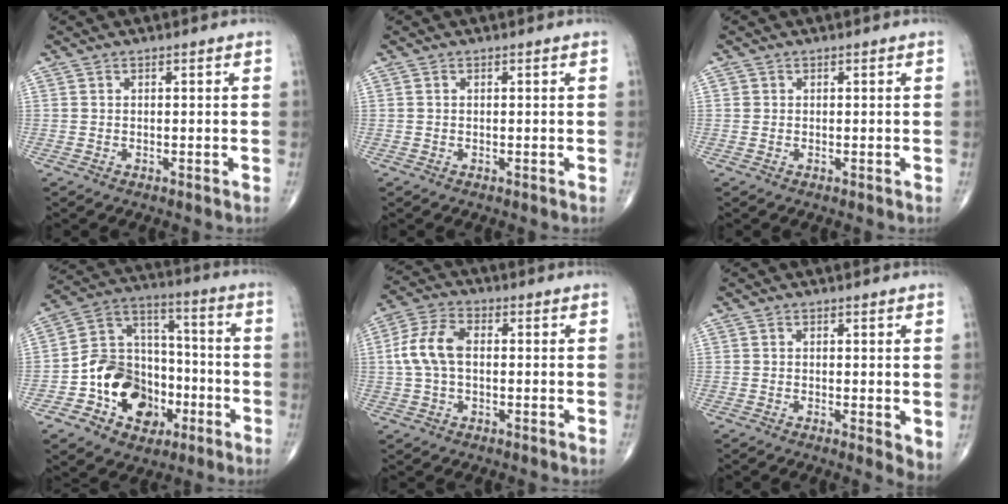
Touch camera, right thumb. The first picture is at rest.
{"total": 0.0}
{"total": 0.7, "force": [0.1, 0.7, 0.1], "torque": [0.004, 0.003, 0.003]}
{"total": 17.1, "force": [-6.1, 13.2, 9.1], "torque": [-0.106, 0.067, -0.099]}
{"total": 8.4, "force": [0.3, 5.1, 6.7], "torque": [-0.145, 0.023, 0.001]}
{"total": 3.4, "force": [0.0, 1.3, 3.2], "torque": [-0.043, -0.011, -0.002]}